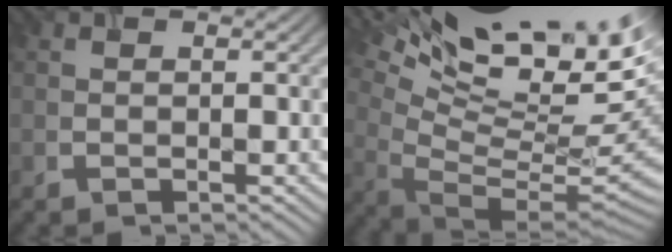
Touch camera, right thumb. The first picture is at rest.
{"total": 17.3, "force": [9.1, 5.6, 13.6], "torque": [-0.192, 0.033, 0.178]}